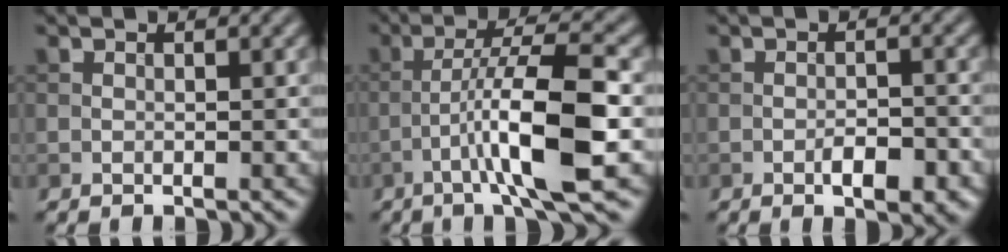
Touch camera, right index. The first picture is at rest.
{"total": 8.3, "force": [-2.5, 1.0, 7.8], "torque": [-0.131, 0.018, -0.046]}
{"total": 3.3, "force": [-1.5, 1.2, 2.7], "torque": [-0.043, 0.000, -0.022]}